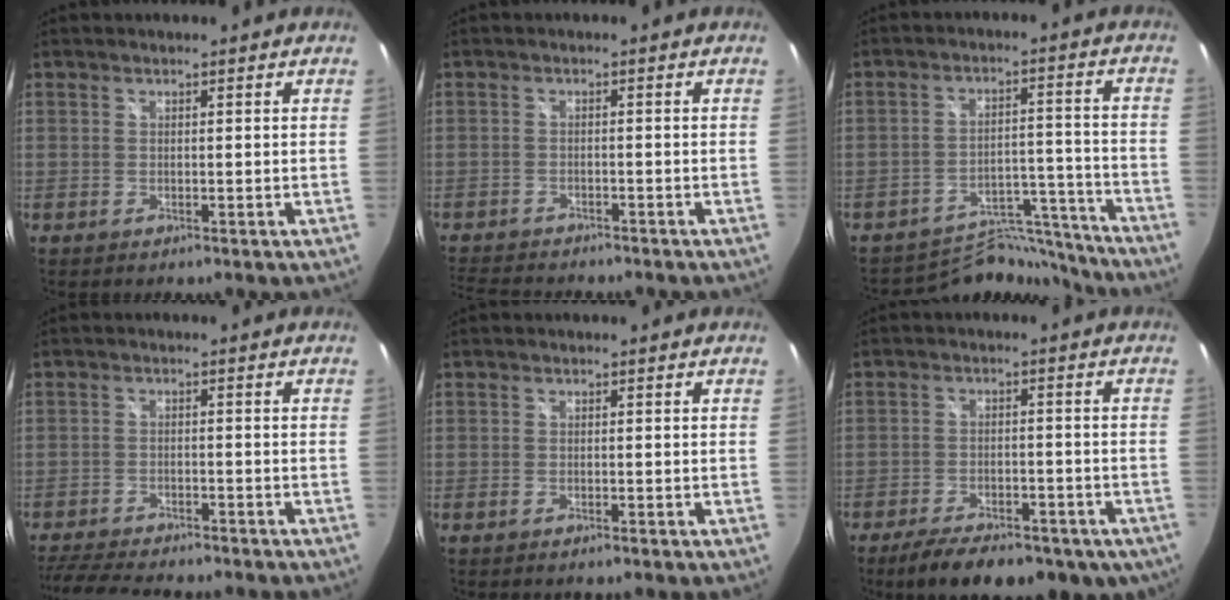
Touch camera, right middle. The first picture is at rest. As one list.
[{"total": 7.9, "force": [-7.3, 1.8, 2.5], "torque": [-0.072, -0.015, -0.119]}, {"total": 10.3, "force": [-10.0, 2.4, 0.7], "torque": [-0.009, 0.027, -0.147]}, {"total": 11.0, "force": [-9.9, 1.9, 4.4], "torque": [-0.111, -0.020, -0.161]}, {"total": 0.6, "force": [-0.5, 0.1, 0.2], "torque": [-0.004, -0.001, -0.011]}, {"total": 16.3, "force": [-11.4, 6.9, 9.3], "torque": [-0.175, -0.024, -0.155]}]